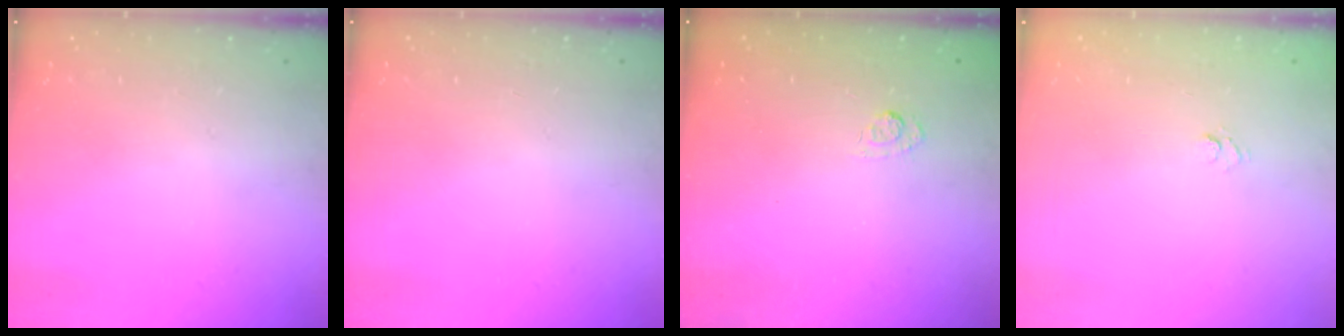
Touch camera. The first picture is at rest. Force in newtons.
{"total": 0.0}
{"total": 2.7, "press": 2.3, "slide": 1.5}
{"total": 3.6, "press": 3.4, "slide": 1.1}